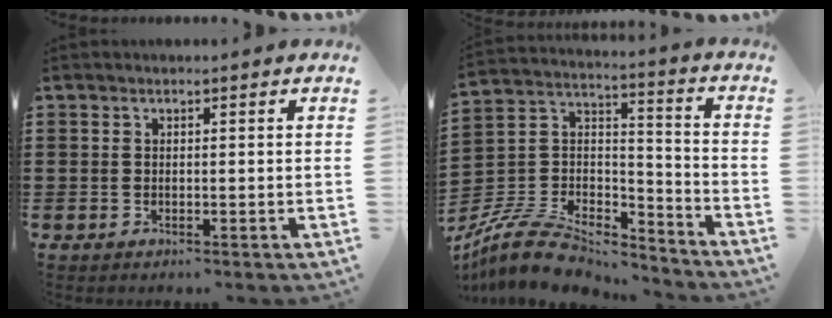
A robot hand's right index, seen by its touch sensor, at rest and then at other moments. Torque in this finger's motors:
{"motor_torque": [-1.09, 1.05, -0.51, -0.21]}